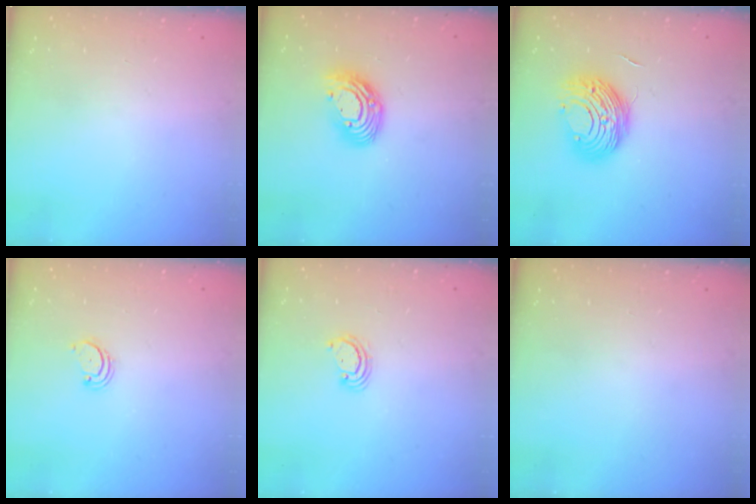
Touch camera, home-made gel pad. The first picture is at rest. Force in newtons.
{"total": 12.2, "press": 12.1, "slide": 1.1}
{"total": 11.4, "press": 11.3, "slide": 0.5}
{"total": 2.6, "press": 2.5, "slide": 0.5}
{"total": 3.2, "press": 3.1, "slide": 0.3}
{"total": 0.0}